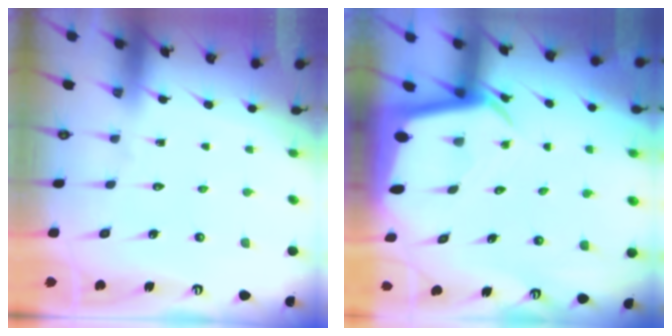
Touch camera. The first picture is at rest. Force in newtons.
{"total": 3.2, "press": 3.2, "slide": 0.3}